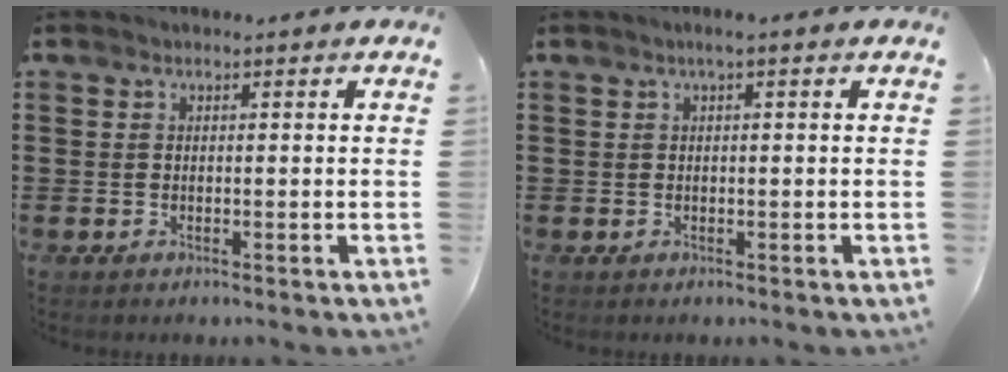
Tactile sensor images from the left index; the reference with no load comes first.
{"total": 1.1, "force": [0.1, -0.1, 1.0], "torque": [-0.017, -0.002, 0.002]}